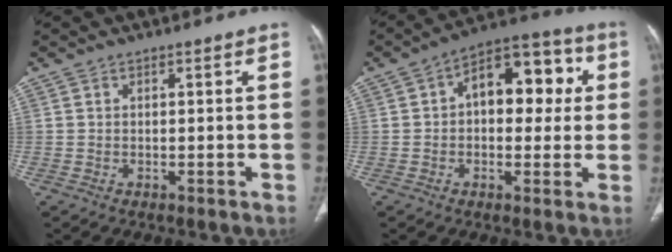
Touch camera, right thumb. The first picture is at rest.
{"total": 13.7, "force": [2.2, 8.2, 10.8], "torque": [-0.110, 0.030, 0.023]}